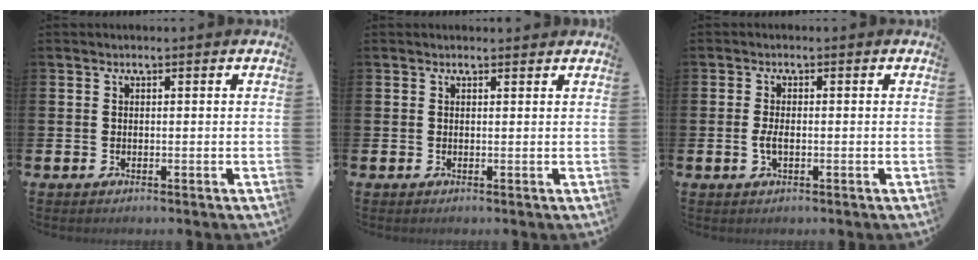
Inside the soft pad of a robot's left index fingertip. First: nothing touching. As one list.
[{"total": 0.5, "force": [0.5, 0.0, 0.1], "torque": [0.007, -0.003, 0.007]}, {"total": 2.0, "force": [-0.3, 0.8, 1.8], "torque": [-0.029, -0.001, -0.007]}]